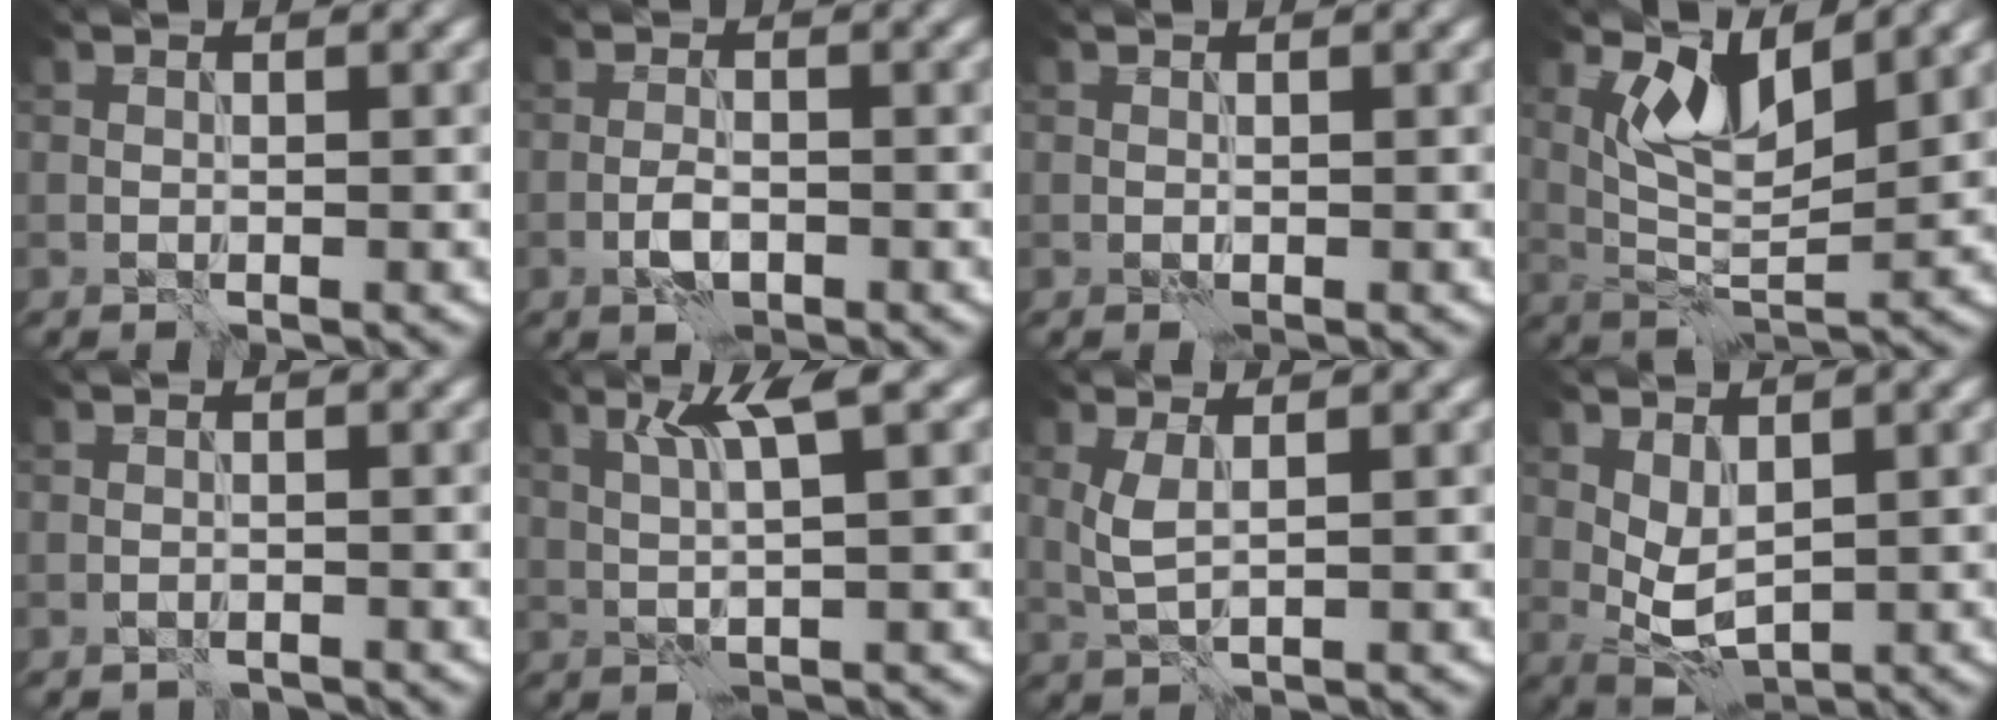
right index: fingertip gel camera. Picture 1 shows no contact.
{"total": 1.9, "force": [-0.9, 0.8, 1.5], "torque": [-0.027, 0.003, -0.021]}
{"total": 0.0}
{"total": 5.2, "force": [2.6, 2.0, 4.0], "torque": [-0.085, -0.007, 0.050]}
{"total": 1.0, "force": [-0.9, 0.3, 0.3], "torque": [-0.006, 0.001, -0.018]}
{"total": 3.6, "force": [1.6, 0.2, 3.2], "torque": [-0.059, 0.003, 0.032]}
{"total": 2.2, "force": [0.6, 0.6, 2.0], "torque": [-0.049, 0.001, 0.015]}
{"total": 2.9, "force": [0.9, 1.4, 2.4], "torque": [-0.053, -0.003, 0.020]}